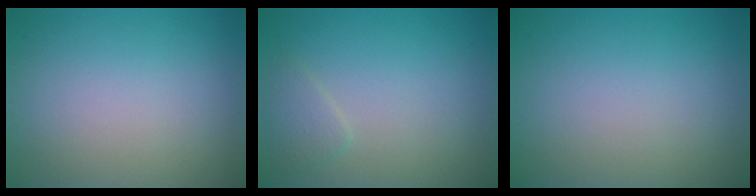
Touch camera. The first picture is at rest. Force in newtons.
{"total": 1.3, "press": 1.3, "slide": 0.0}
{"total": 0.0}